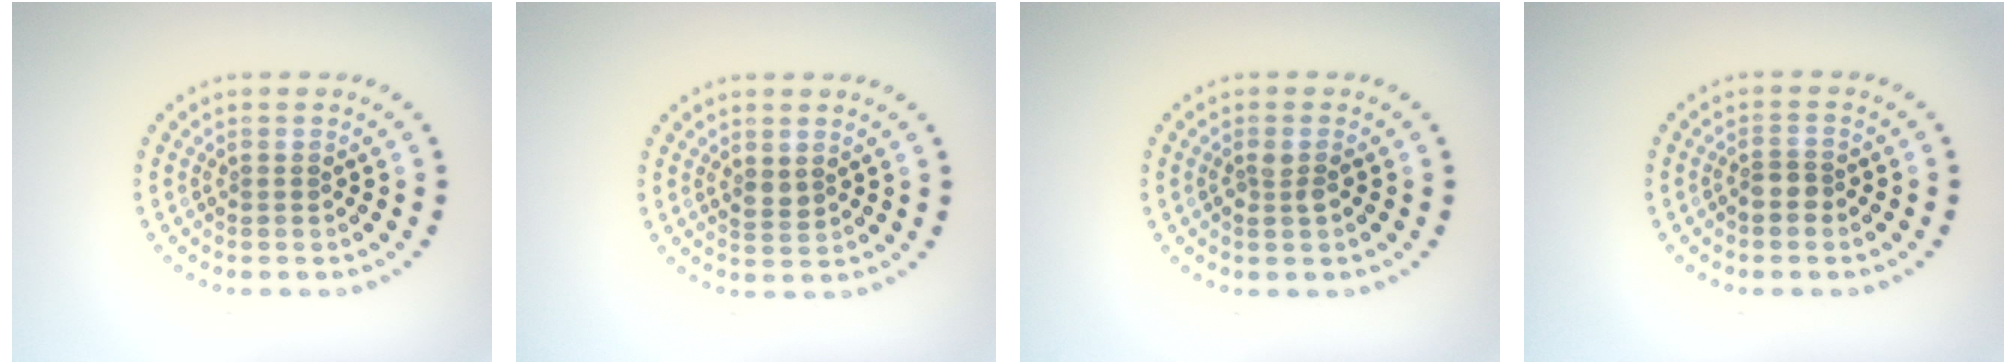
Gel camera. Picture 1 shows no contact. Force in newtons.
{"total": 1.2, "press": 1.2, "slide": 0.3}
{"total": 1.1, "press": 1.1, "slide": 0.3}
{"total": 1.7, "press": 1.5, "slide": 0.8}